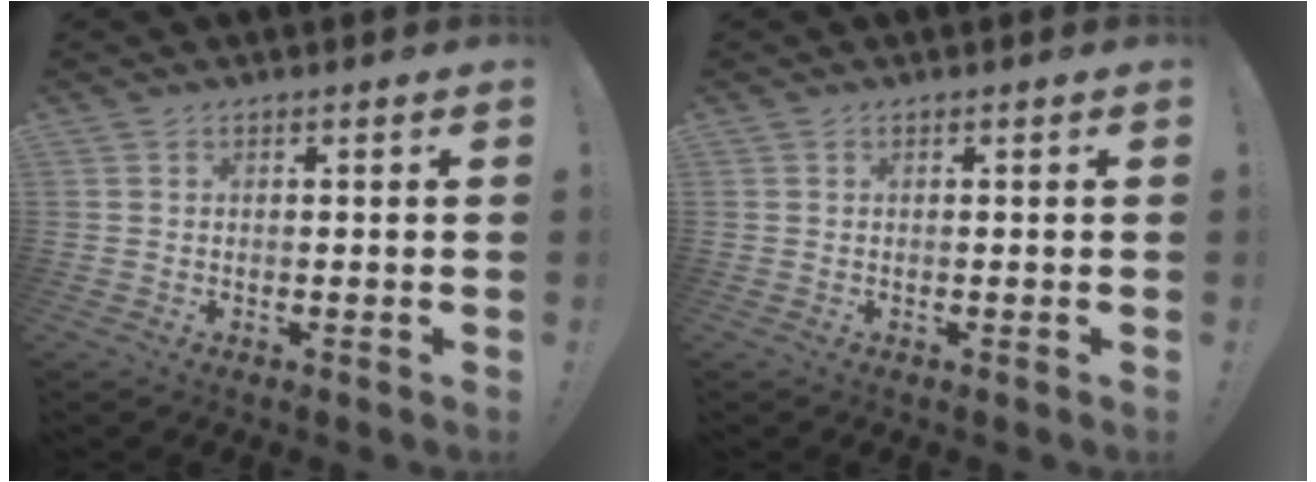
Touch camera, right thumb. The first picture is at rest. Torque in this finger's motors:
{"motor_torque": [0.00, 0.00, -0.01, 0.01, 0.03]}